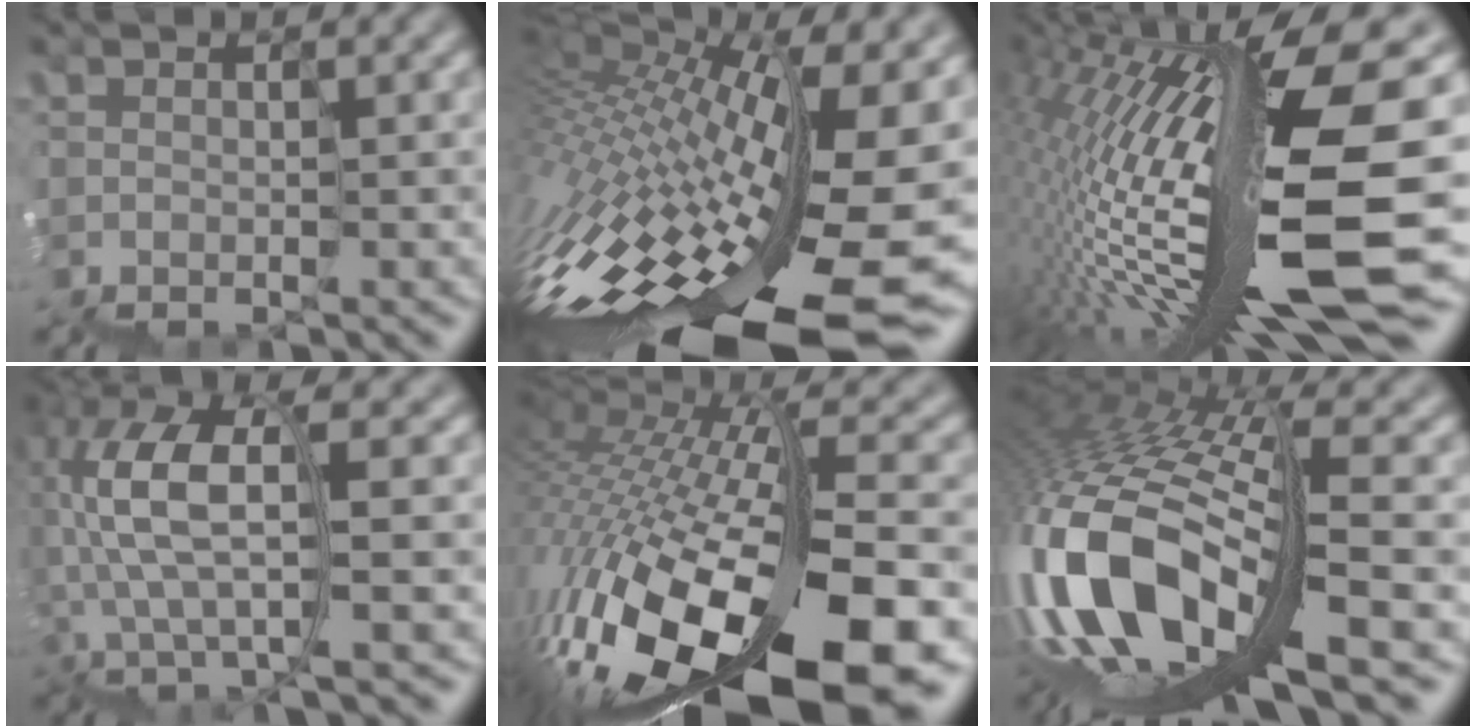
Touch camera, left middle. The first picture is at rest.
{"total": 14.6, "force": [-3.5, 4.7, 13.4], "torque": [-0.249, -0.001, -0.060]}
{"total": 14.1, "force": [-2.4, 1.7, 13.8], "torque": [-0.255, 0.014, -0.039]}
{"total": 6.9, "force": [-0.7, 2.8, 6.3], "torque": [-0.159, 0.021, -0.028]}
{"total": 14.4, "force": [-6.4, 5.6, 11.6], "torque": [-0.229, -0.005, -0.098]}
{"total": 12.7, "force": [-5.1, 5.4, 10.2], "torque": [-0.246, 0.000, -0.093]}